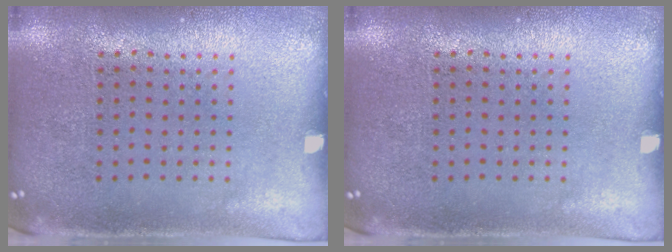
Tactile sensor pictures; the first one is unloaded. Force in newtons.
{"total": 0.0}